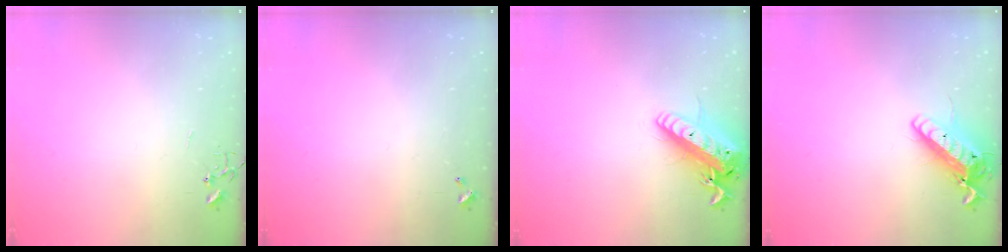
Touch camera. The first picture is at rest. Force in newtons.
{"total": 0.0}
{"total": 16.9, "press": 16.6, "slide": 3.2}
{"total": 15.6, "press": 15.4, "slide": 2.8}